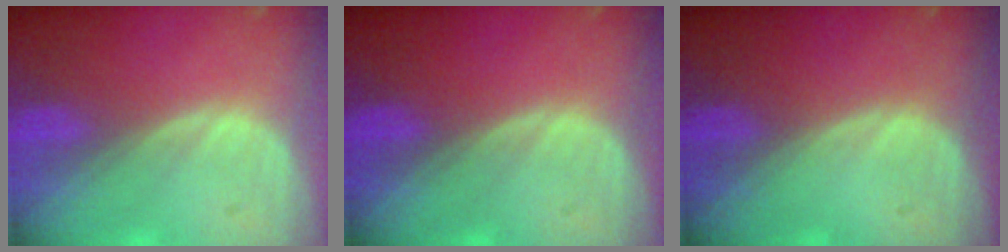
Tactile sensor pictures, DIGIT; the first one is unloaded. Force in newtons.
{"total": 0.0}
{"total": 0.0}